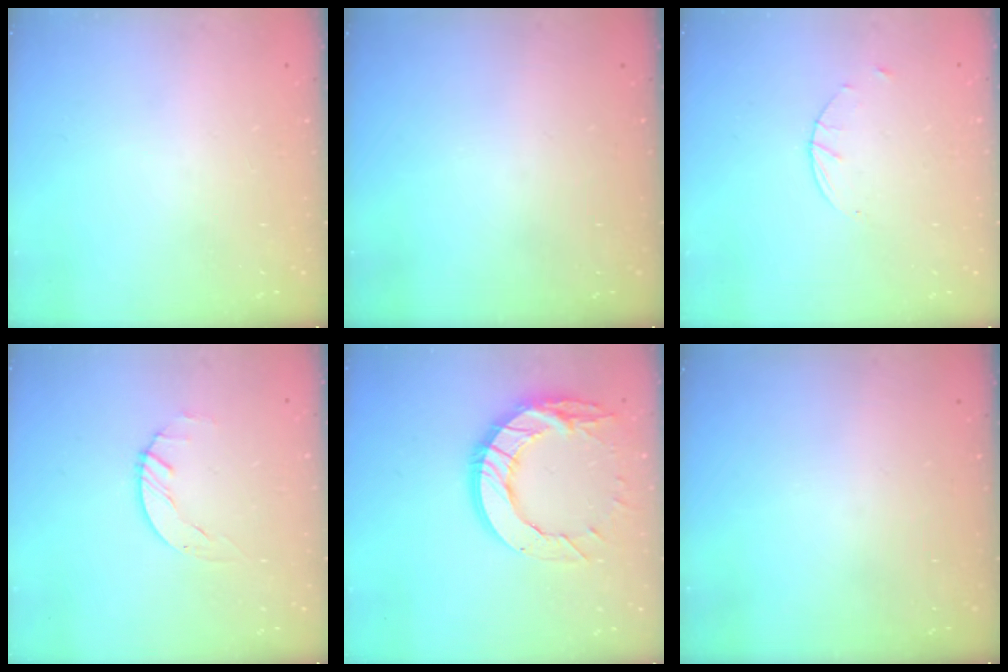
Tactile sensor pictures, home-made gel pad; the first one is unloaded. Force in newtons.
{"total": 0.0}
{"total": 1.7, "press": 1.7, "slide": 0.3}
{"total": 1.5, "press": 1.5, "slide": 0.2}
{"total": 15.9, "press": 15.9, "slide": 1.3}
{"total": 0.0}